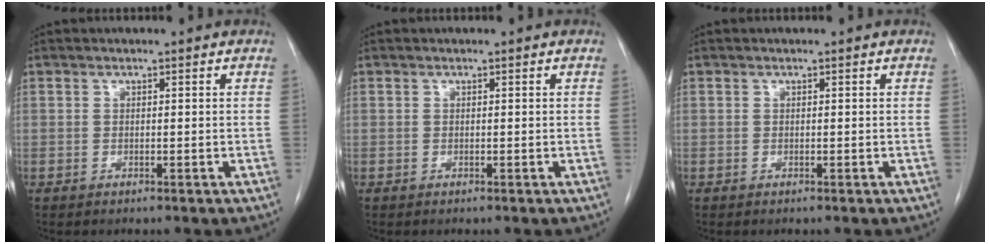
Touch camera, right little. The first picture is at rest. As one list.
[{"total": 0.0}, {"total": 0.0}]